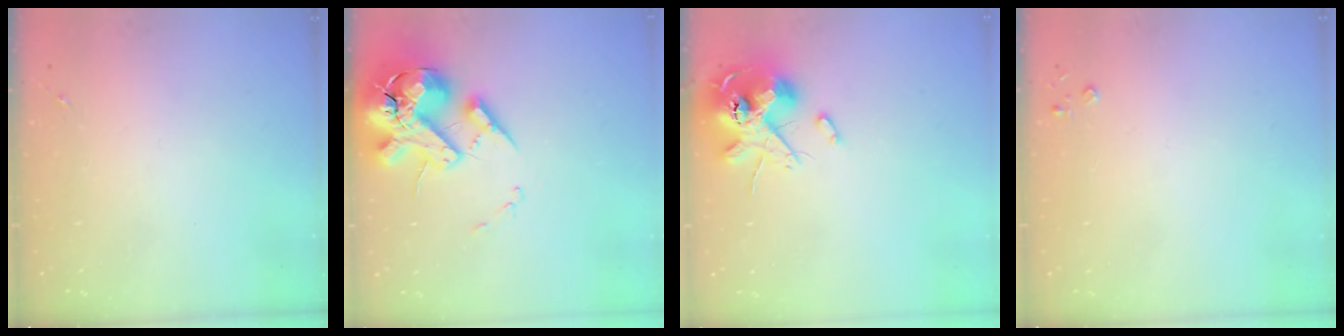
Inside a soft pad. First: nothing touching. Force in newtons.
{"total": 20.7, "press": 20.4, "slide": 3.5}
{"total": 14.2, "press": 14.0, "slide": 2.0}
{"total": 2.2, "press": 2.2, "slide": 0.3}